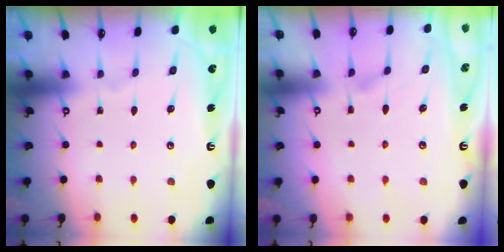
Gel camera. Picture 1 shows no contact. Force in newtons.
{"total": 1.4, "press": 0.9, "slide": 1.0}